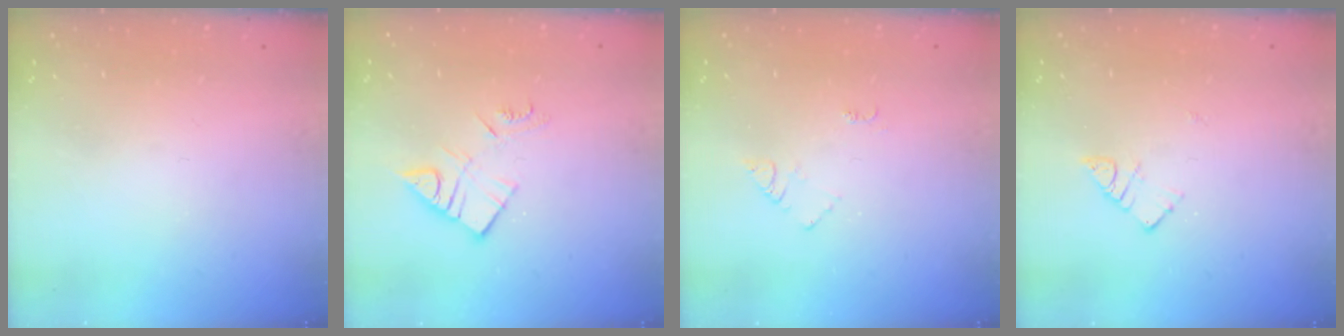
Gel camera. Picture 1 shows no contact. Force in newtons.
{"total": 8.9, "press": 8.9, "slide": 0.5}
{"total": 4.4, "press": 4.4, "slide": 0.5}
{"total": 4.1, "press": 4.0, "slide": 0.5}